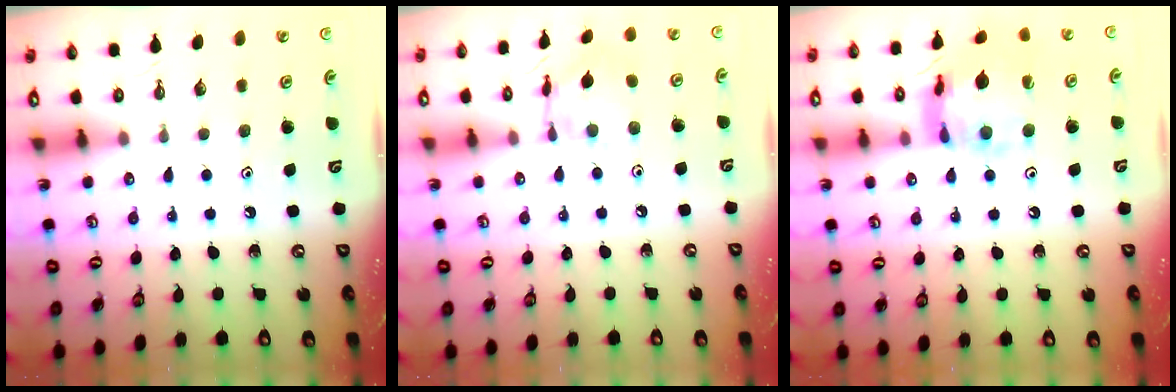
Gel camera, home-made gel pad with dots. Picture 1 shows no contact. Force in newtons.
{"total": 9.8, "press": 9.7, "slide": 0.8}
{"total": 14.2, "press": 14.1, "slide": 1.5}